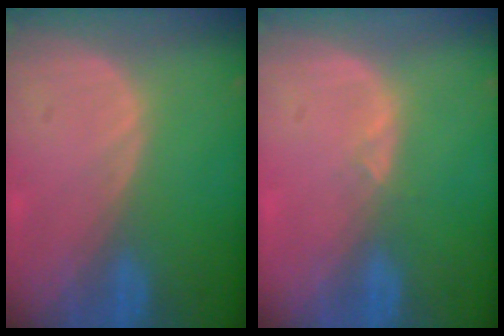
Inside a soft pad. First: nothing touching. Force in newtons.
{"total": 0.9, "press": 0.9, "slide": 0.3}